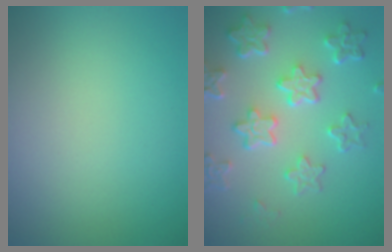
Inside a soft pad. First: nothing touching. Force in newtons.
{"total": 5.9, "press": 4.4, "slide": 3.9}